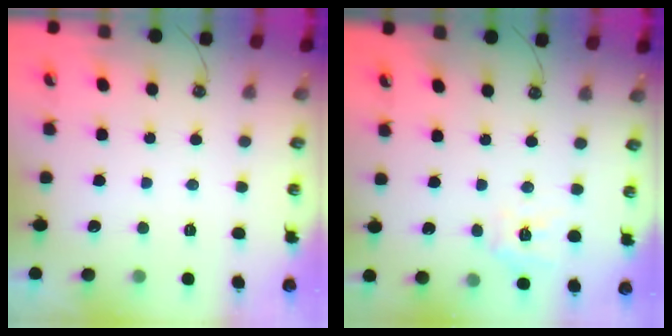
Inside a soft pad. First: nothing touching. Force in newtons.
{"total": 10.3, "press": 10.2, "slide": 1.2}